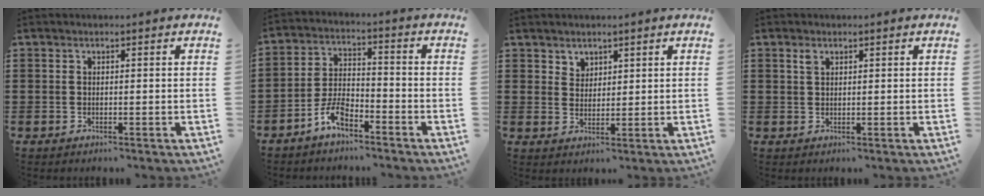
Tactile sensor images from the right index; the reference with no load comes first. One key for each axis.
{"total": 5.6, "fx": -3.9, "fy": 2.3, "fz": 3.4, "tx": -0.083, "ty": 0.007, "tz": -0.081}
{"total": 2.8, "fx": 2.2, "fy": 1.8, "fz": 0.0, "tx": -0.008, "ty": 0.005, "tz": 0.043}
{"total": 1.3, "fx": 0.7, "fy": 0.7, "fz": 0.7, "tx": -0.018, "ty": 0.004, "tz": 0.014}